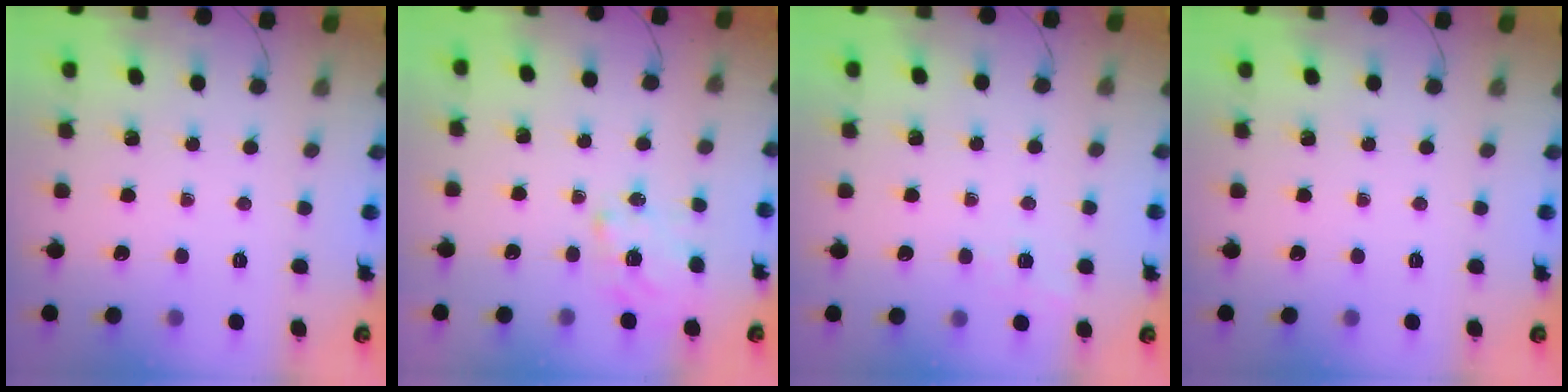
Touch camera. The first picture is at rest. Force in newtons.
{"total": 2.3, "press": 2.3, "slide": 0.4}
{"total": 1.4, "press": 0.6, "slide": 1.3}
{"total": 0.0}